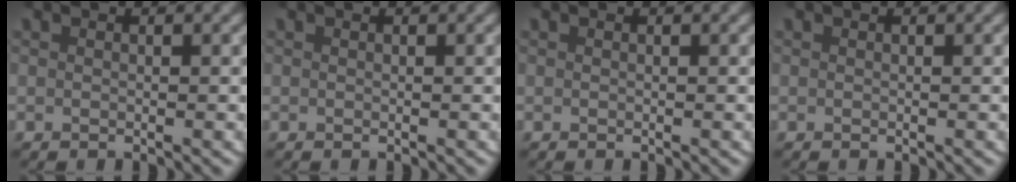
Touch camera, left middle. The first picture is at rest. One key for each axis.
{"total": 0.0}
{"total": 0.0}
{"total": 0.0}